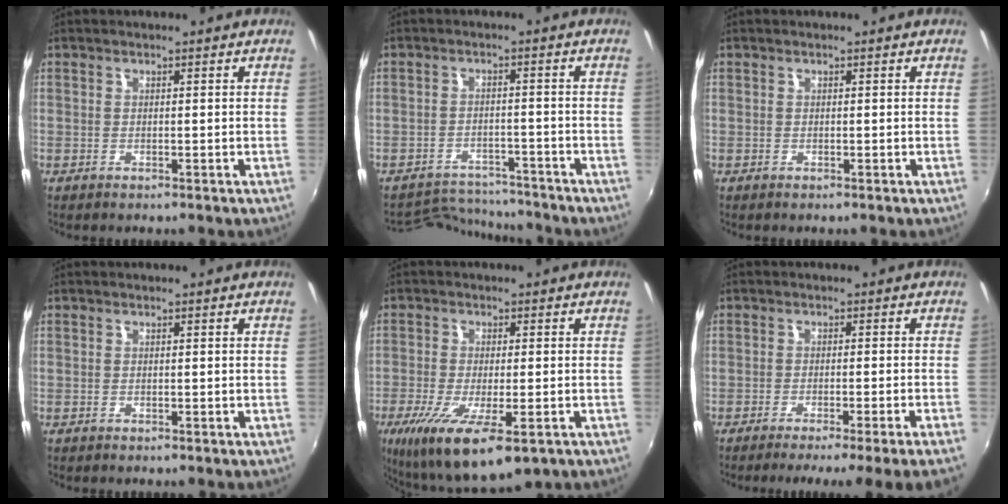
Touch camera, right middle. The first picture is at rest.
{"total": 9.0, "force": [-8.7, 2.0, 0.8], "torque": [-0.034, 0.013, -0.132]}
{"total": 0.0}
{"total": 0.0}
{"total": 16.2, "force": [-8.4, 5.1, 13.0], "torque": [-0.255, -0.065, -0.129]}
{"total": 9.5, "force": [-7.8, -2.5, 4.7], "torque": [-0.069, -0.034, -0.110]}